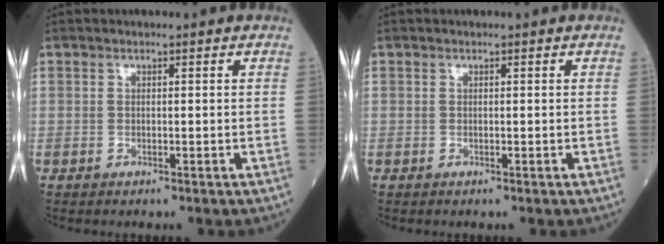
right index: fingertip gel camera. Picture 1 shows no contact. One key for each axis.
{"total": 0.0}